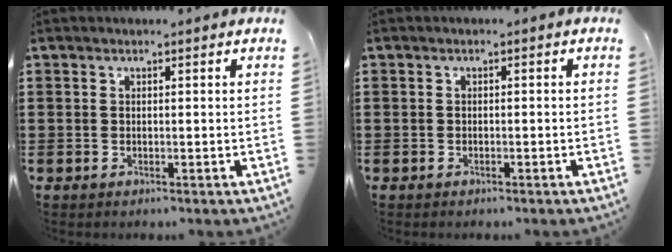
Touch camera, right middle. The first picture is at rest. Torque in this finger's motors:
{"motor_torque": [0.04, 0.04, 0.03, 0.01]}